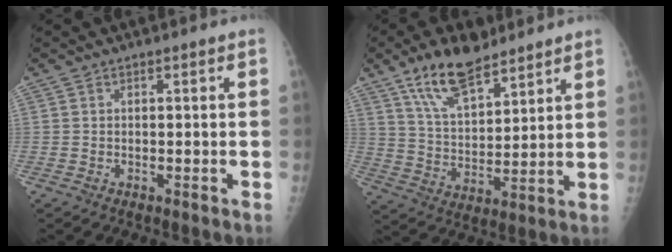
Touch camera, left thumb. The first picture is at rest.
{"total": 13.2, "force": [9.4, 5.4, 7.6], "torque": [-0.110, -0.047, 0.175]}